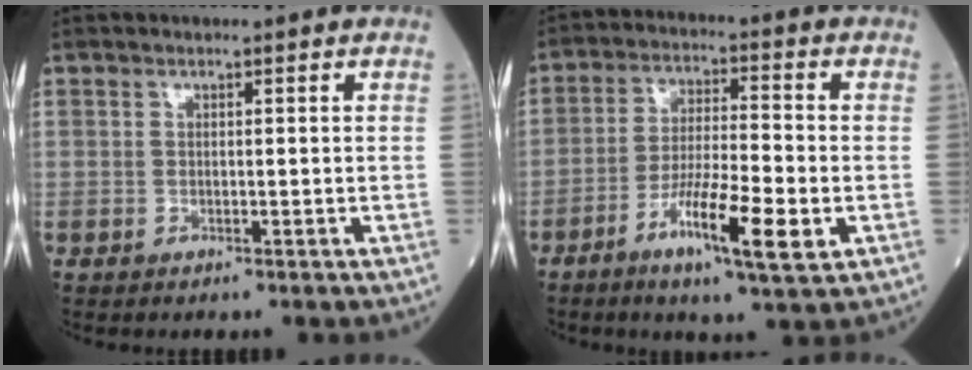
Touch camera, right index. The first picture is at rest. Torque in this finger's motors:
{"motor_torque": [0.47, -0.24, 0.22, 0.17]}